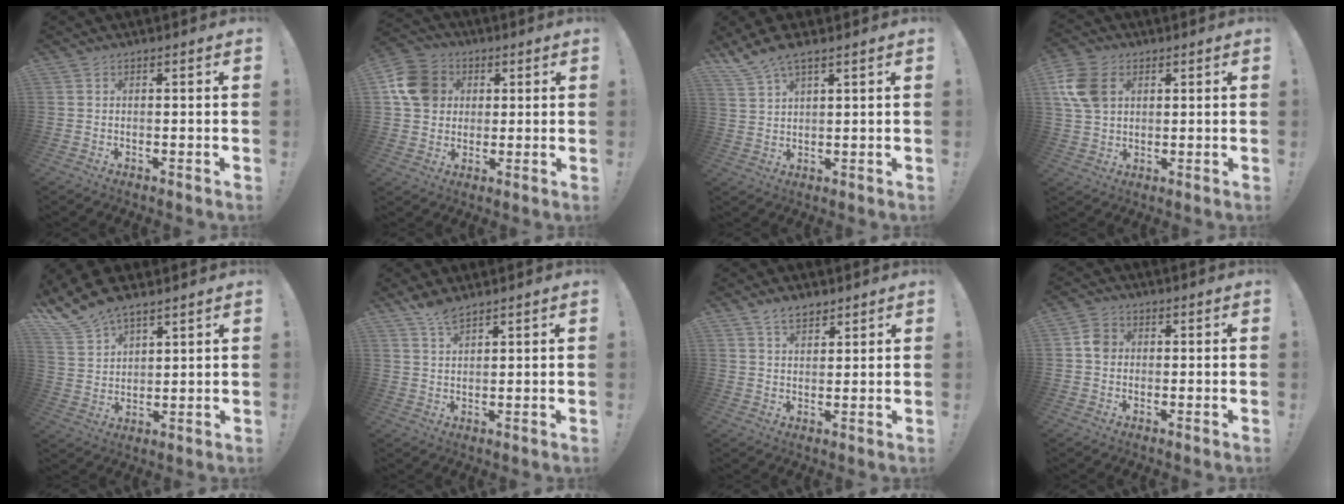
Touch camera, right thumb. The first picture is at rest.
{"total": 12.5, "force": [3.1, 10.9, 5.4], "torque": [-0.072, -0.002, 0.064]}
{"total": 6.2, "force": [4.9, 1.4, 3.6], "torque": [-0.071, -0.024, 0.093]}
{"total": 11.8, "force": [3.6, 8.5, 7.3], "torque": [-0.148, 0.004, 0.069]}
{"total": 10.9, "force": [8.9, 4.8, 4.2], "torque": [-0.096, -0.054, 0.173]}
{"total": 4.9, "force": [3.9, 1.5, 2.5], "torque": [-0.046, -0.023, 0.072]}
{"total": 5.4, "force": [4.1, 2.7, 2.1], "torque": [-0.032, -0.019, 0.076]}
{"total": 4.6, "force": [0.3, 4.0, 2.3], "torque": [-0.023, 0.005, 0.006]}